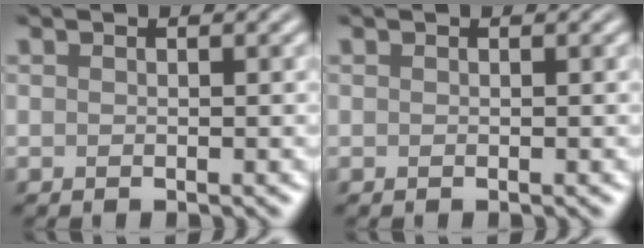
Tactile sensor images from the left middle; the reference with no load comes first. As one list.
[{"total": 0.0}]